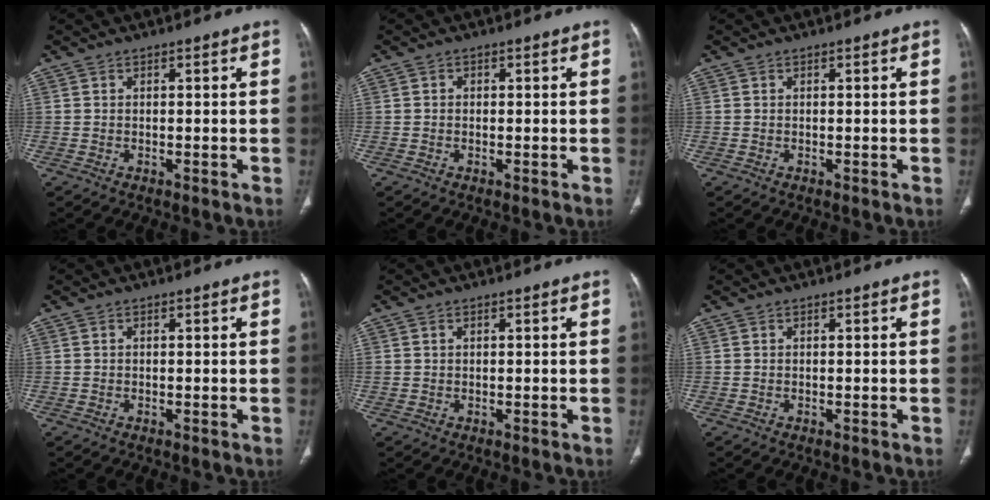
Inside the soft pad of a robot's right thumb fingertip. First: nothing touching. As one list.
[{"total": 0.7, "force": [0.0, 0.7, 0.3], "torque": [0.000, 0.002, -0.001]}, {"total": 0.0}, {"total": 0.0}, {"total": 0.8, "force": [0.4, 0.6, 0.3], "torque": [-0.001, -0.001, 0.007]}, {"total": 0.0}]